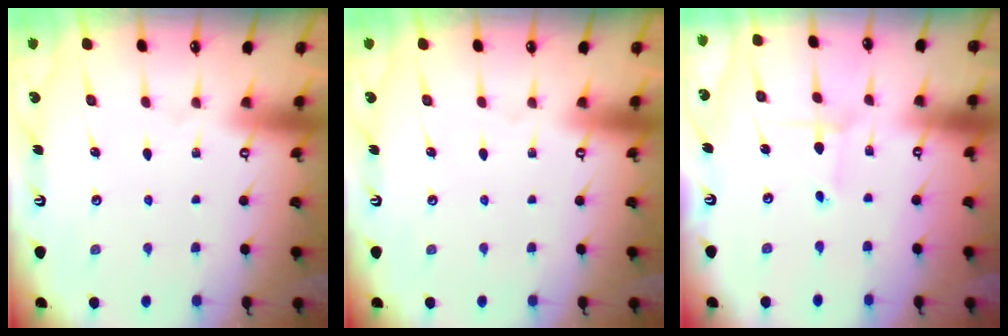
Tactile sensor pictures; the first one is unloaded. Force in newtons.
{"total": 0.0}
{"total": 1.4, "press": 1.4, "slide": 0.1}